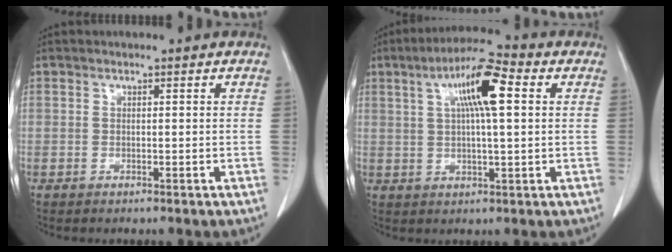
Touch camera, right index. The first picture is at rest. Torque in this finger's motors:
{"motor_torque": [0.66, -0.01, 0.32, 0.09]}